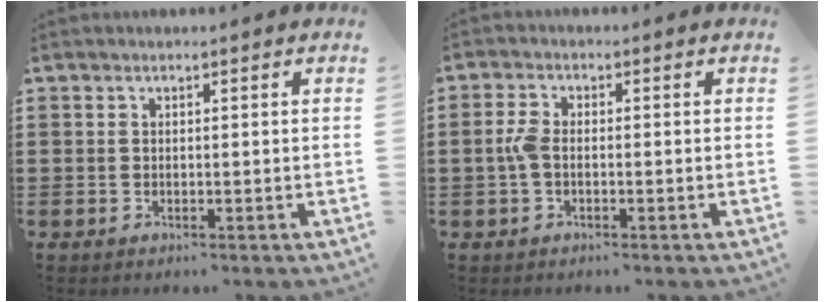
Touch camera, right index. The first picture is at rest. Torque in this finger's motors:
{"motor_torque": [0.97, 0.03, 0.42, 0.11]}